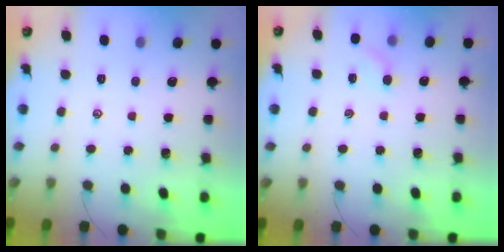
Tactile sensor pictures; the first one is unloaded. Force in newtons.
{"total": 4.3, "press": 4.2, "slide": 1.1}